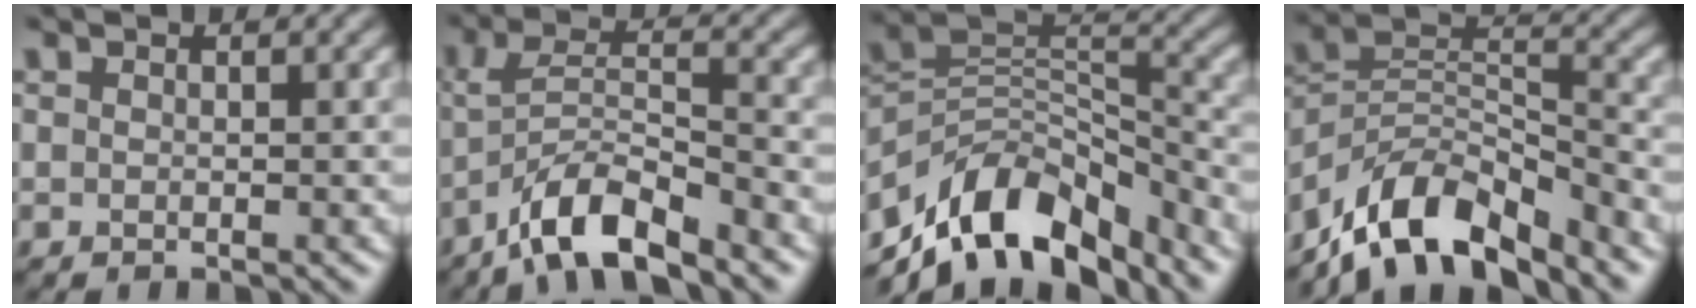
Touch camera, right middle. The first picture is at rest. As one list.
[{"total": 6.5, "force": [-4.5, 1.6, 4.3], "torque": [-0.079, 0.003, -0.086]}, {"total": 10.6, "force": [-7.9, 4.9, 5.2], "torque": [-0.079, 0.008, -0.151]}, {"total": 10.2, "force": [-8.0, 3.8, 5.2], "torque": [-0.076, 0.004, -0.161]}]